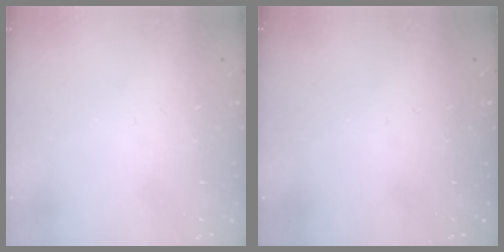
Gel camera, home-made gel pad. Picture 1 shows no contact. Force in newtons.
{"total": 0.0}